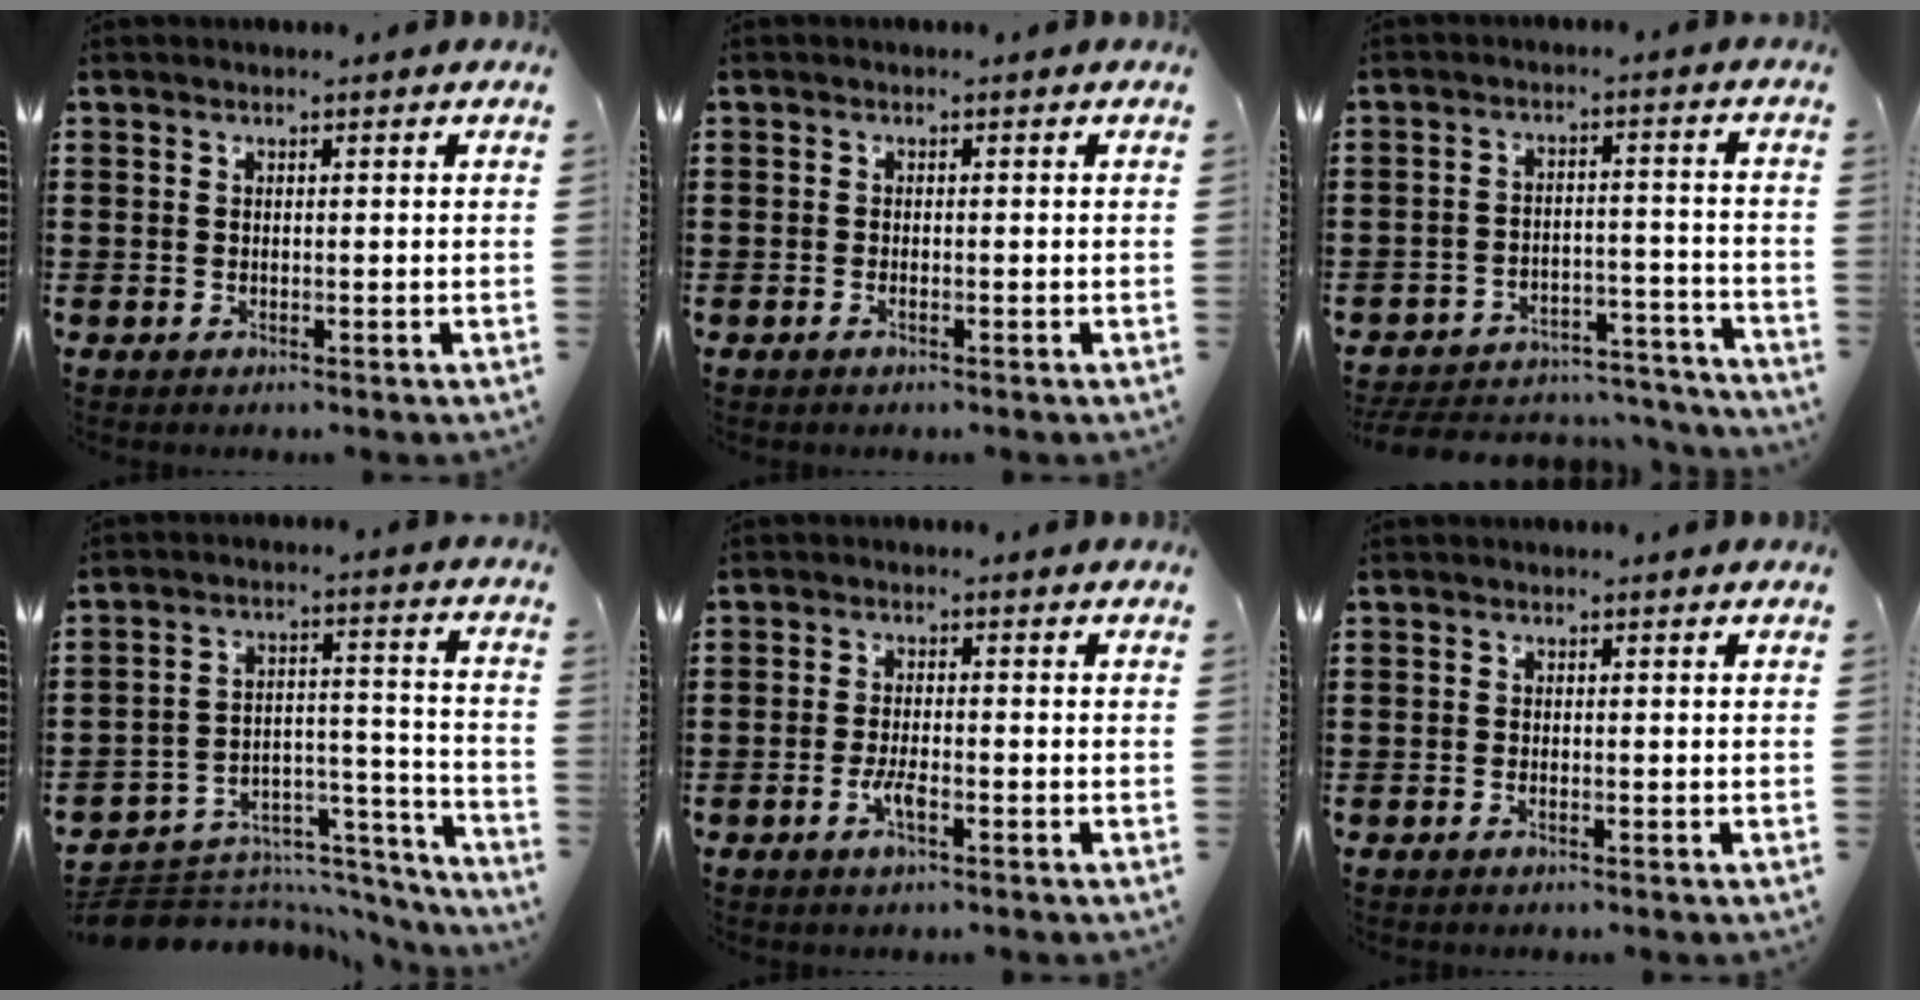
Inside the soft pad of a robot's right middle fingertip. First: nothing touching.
{"total": 0.7, "force": [-0.4, 0.1, 0.6], "torque": [-0.012, -0.004, -0.007]}
{"total": 5.1, "force": [-4.9, 0.9, 1.0], "torque": [-0.024, 0.006, -0.101]}
{"total": 6.6, "force": [-6.0, 2.8, 0.8], "torque": [-0.010, 0.013, -0.110]}
{"total": 3.4, "force": [-1.6, 0.9, 2.9], "torque": [-0.063, -0.002, -0.033]}
{"total": 0.6, "force": [-0.4, 0.1, 0.5], "torque": [-0.011, -0.004, -0.006]}